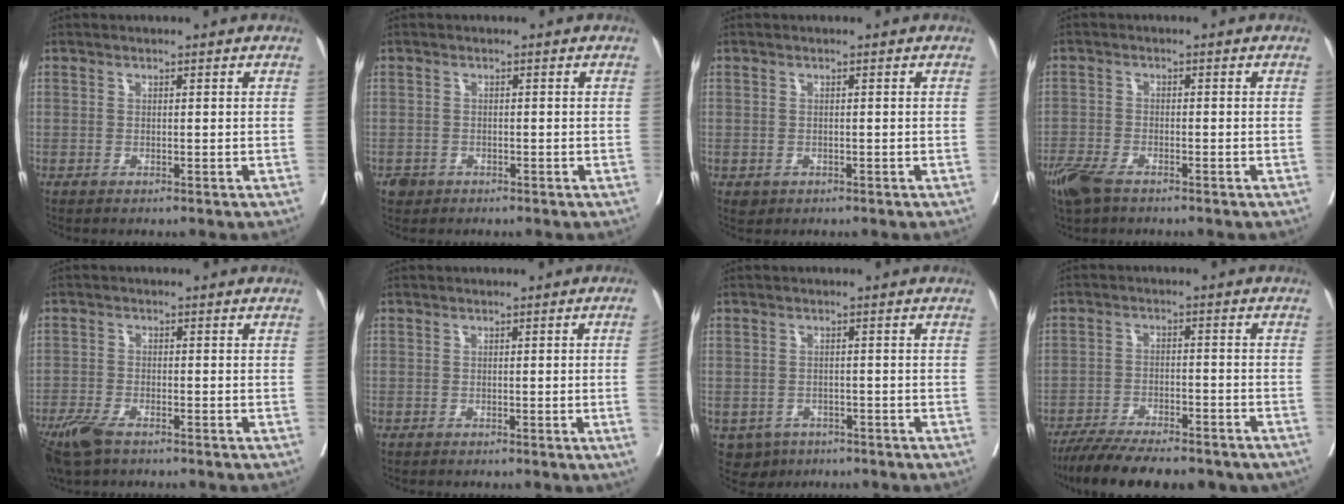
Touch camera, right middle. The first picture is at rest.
{"total": 1.5, "force": [-1.0, 1.1, 0.2], "torque": [-0.009, 0.002, -0.014]}
{"total": 1.2, "force": [-0.5, 1.1, 0.4], "torque": [-0.008, 0.001, 0.001]}
{"total": 5.9, "force": [-4.4, 2.0, 3.4], "torque": [-0.070, -0.012, -0.082]}
{"total": 6.5, "force": [-4.6, 2.3, 4.0], "torque": [-0.079, -0.013, -0.085]}
{"total": 2.3, "force": [-0.3, -0.8, 2.2], "torque": [-0.025, -0.003, -0.003]}
{"total": 4.6, "force": [-2.8, 3.6, 0.9], "torque": [-0.010, 0.005, -0.038]}
{"total": 16.0, "force": [-13.3, 4.1, 8.0], "torque": [-0.138, -0.009, -0.197]}